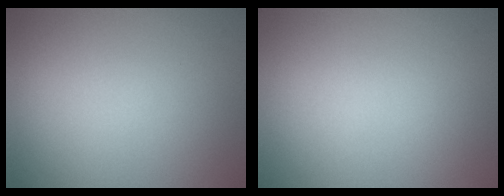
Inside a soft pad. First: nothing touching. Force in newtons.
{"total": 0.0}